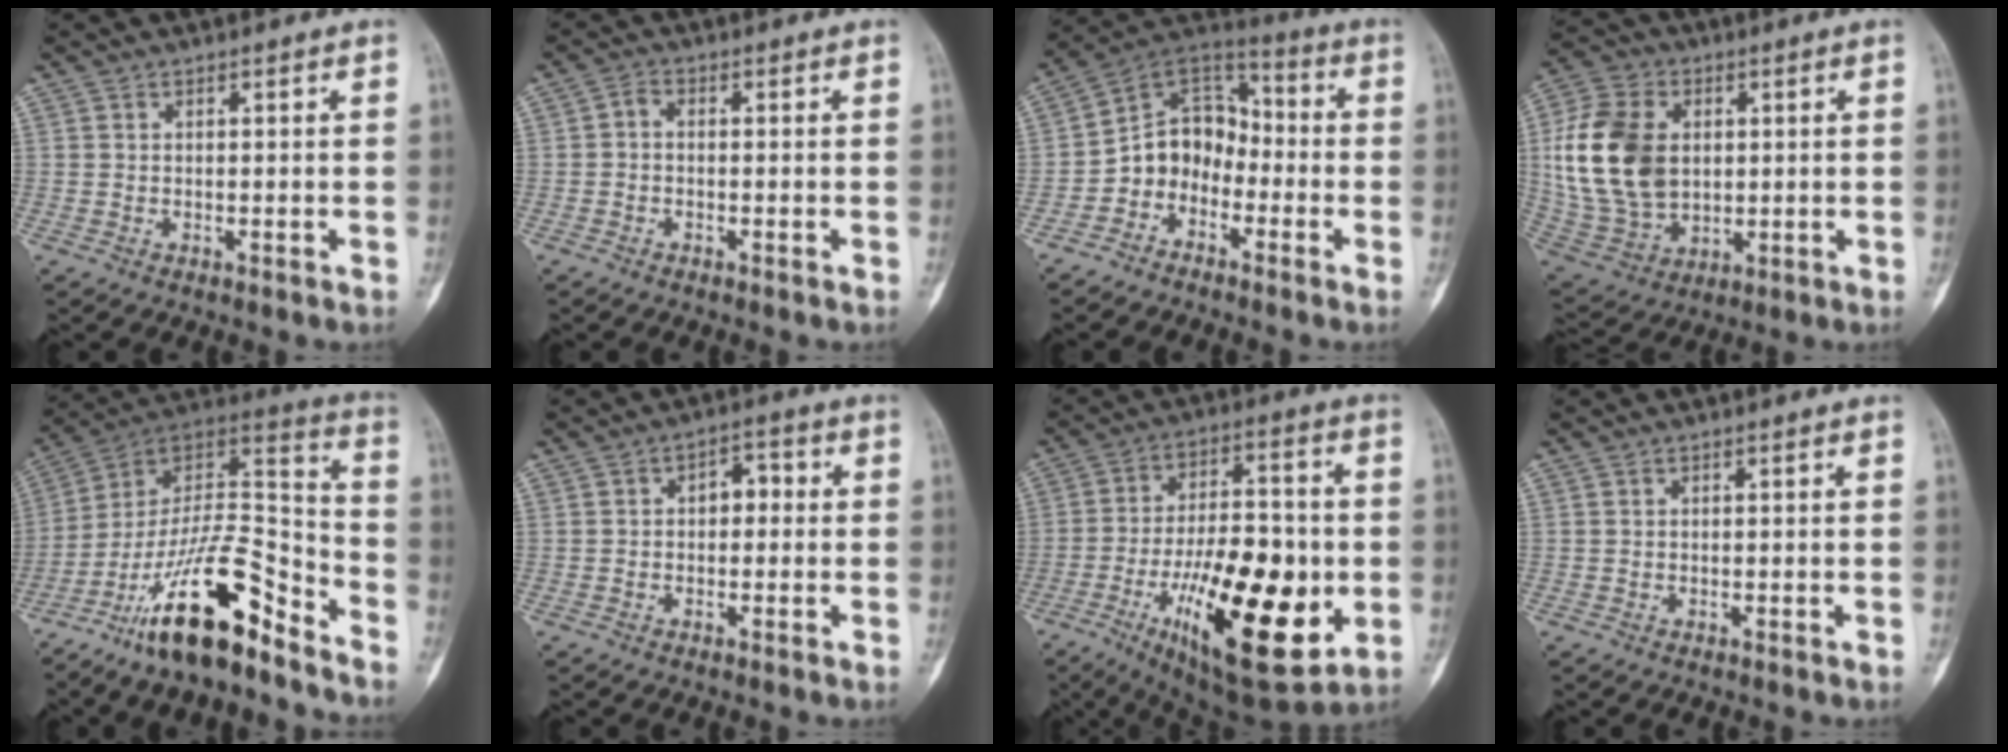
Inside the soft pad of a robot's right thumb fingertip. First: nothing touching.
{"total": 1.7, "force": [-0.4, 1.1, 1.2], "torque": [-0.020, 0.008, -0.015]}
{"total": 10.3, "force": [-3.8, 8.2, 4.9], "torque": [-0.053, 0.073, -0.087]}
{"total": 18.8, "force": [2.4, 13.2, 13.2], "torque": [-0.249, -0.004, 0.055]}
{"total": 21.1, "force": [-14.0, 6.5, 14.4], "torque": [-0.246, 0.102, -0.243]}
{"total": 4.2, "force": [0.2, 2.7, 3.2], "torque": [-0.028, 0.018, -0.005]}
{"total": 26.4, "force": [-6.8, 10.5, 23.2], "torque": [-0.372, 0.000, -0.090]}
{"total": 0.0}